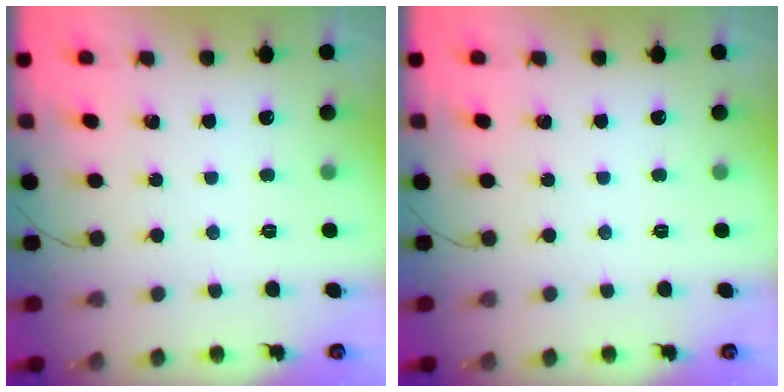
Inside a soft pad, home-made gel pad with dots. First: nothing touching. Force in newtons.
{"total": 0.0}